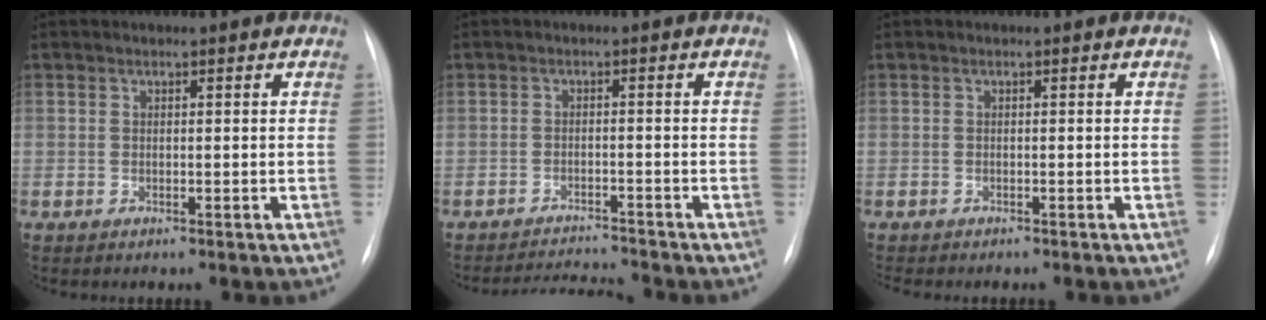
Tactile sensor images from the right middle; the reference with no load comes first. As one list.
[{"total": 4.4, "force": [-4.1, -1.3, -0.4], "torque": [0.001, -0.009, -0.069]}, {"total": 2.7, "force": [-2.4, 0.6, 1.2], "torque": [-0.014, -0.005, -0.025]}]